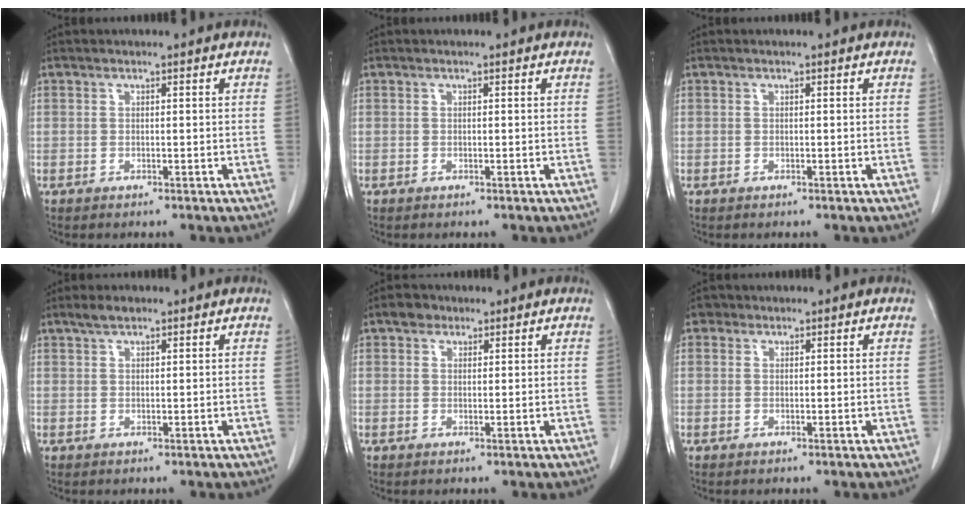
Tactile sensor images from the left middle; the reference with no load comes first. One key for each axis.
{"total": 0.0}
{"total": 0.0}
{"total": 2.1, "fx": 1.6, "fy": 0.7, "fz": 1.2, "tx": -0.028, "ty": 0.009, "tz": 0.031}
{"total": 2.3, "fx": 1.5, "fy": 1.6, "fz": 0.7, "tx": -0.013, "ty": 0.009, "tz": 0.022}
{"total": 1.4, "fx": 0.8, "fy": 1.2, "fz": 0.1, "tx": 0.005, "ty": 0.004, "tz": 0.007}